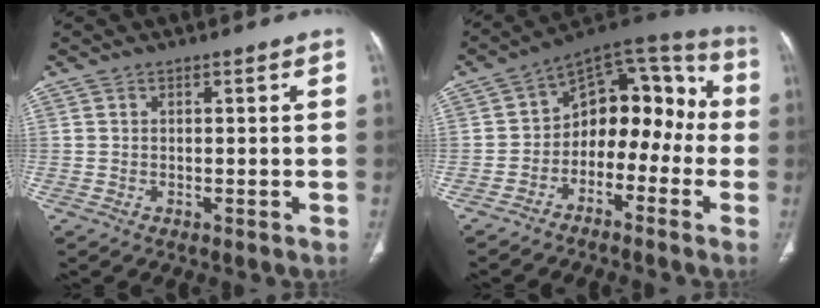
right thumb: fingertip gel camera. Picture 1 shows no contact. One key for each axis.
{"total": 14.4, "fx": -3.6, "fy": 10.0, "fz": 9.8, "tx": -0.084, "ty": 0.084, "tz": -0.069}